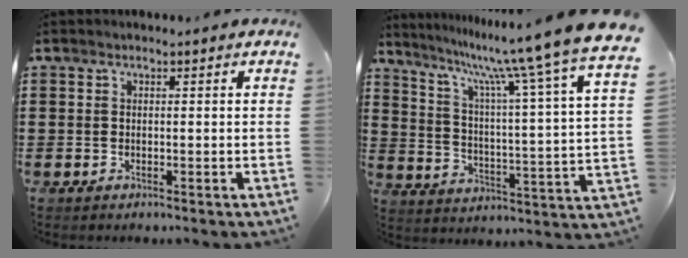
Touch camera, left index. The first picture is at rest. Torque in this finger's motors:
{"motor_torque": [1.03, -1.11, 1.05, 0.21]}